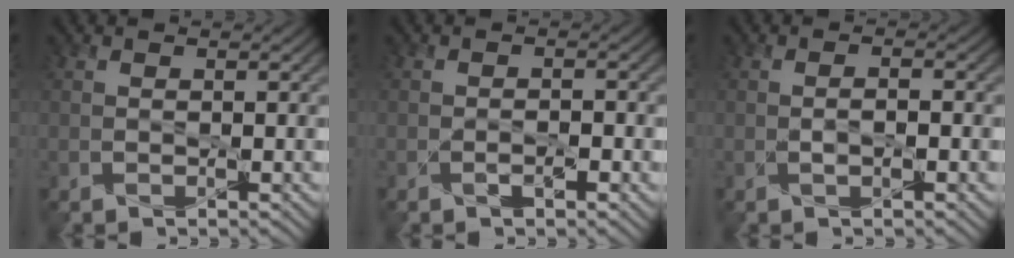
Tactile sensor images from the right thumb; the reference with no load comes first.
{"total": 1.6, "force": [-1.0, 0.6, 1.1], "torque": [-0.004, 0.000, -0.017]}
{"total": 1.2, "force": [-0.6, 0.0, 1.0], "torque": [-0.004, 0.004, -0.012]}